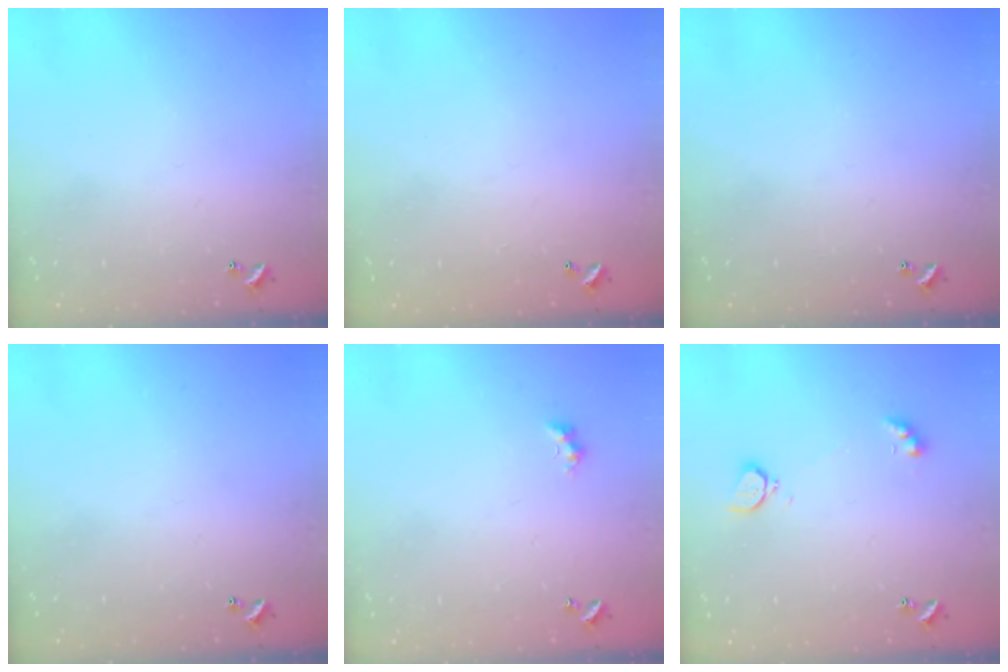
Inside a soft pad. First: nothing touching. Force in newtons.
{"total": 2.8, "press": 2.8, "slide": 0.1}
{"total": 0.0}
{"total": 0.0}
{"total": 2.7, "press": 2.6, "slide": 0.6}
{"total": 2.8, "press": 2.7, "slide": 0.6}